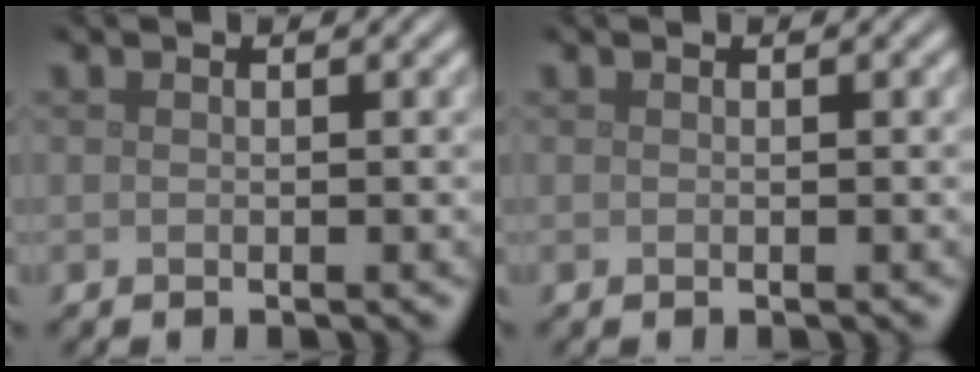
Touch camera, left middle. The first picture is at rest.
{"total": 0.0}